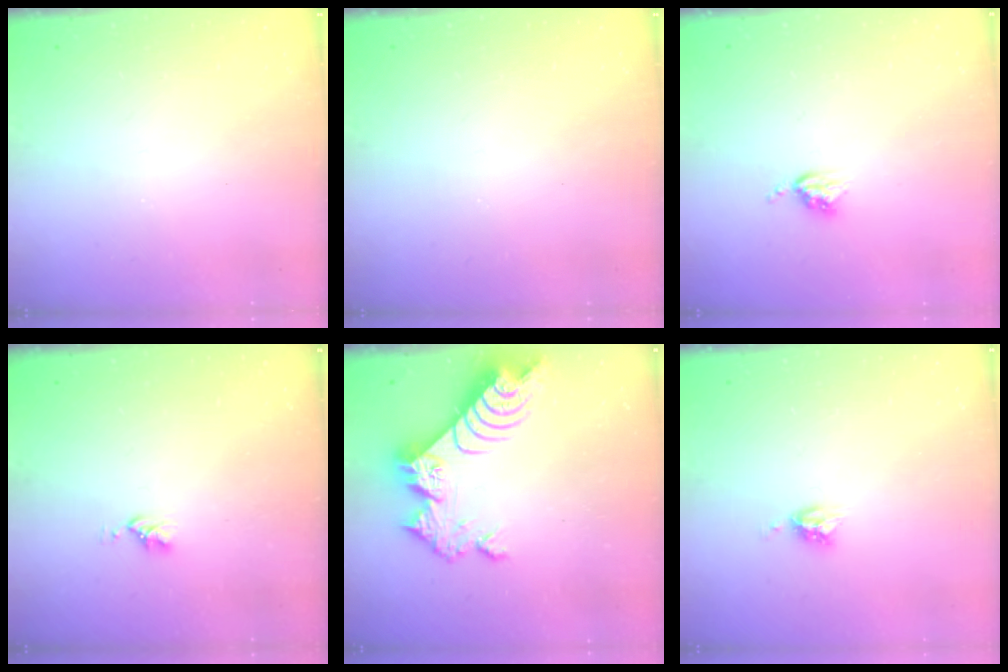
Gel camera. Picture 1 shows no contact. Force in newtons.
{"total": 0.0}
{"total": 3.9, "press": 3.9, "slide": 0.5}
{"total": 3.0, "press": 3.0, "slide": 0.4}
{"total": 10.0, "press": 10.0, "slide": 0.9}
{"total": 4.7, "press": 4.6, "slide": 0.4}